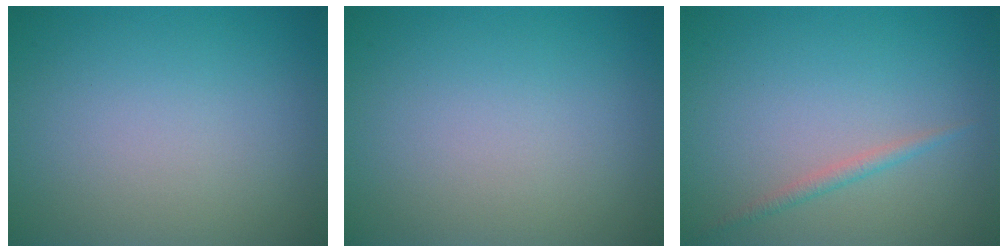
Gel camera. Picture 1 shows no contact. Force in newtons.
{"total": 0.0}
{"total": 1.1, "press": 1.1, "slide": 0.0}